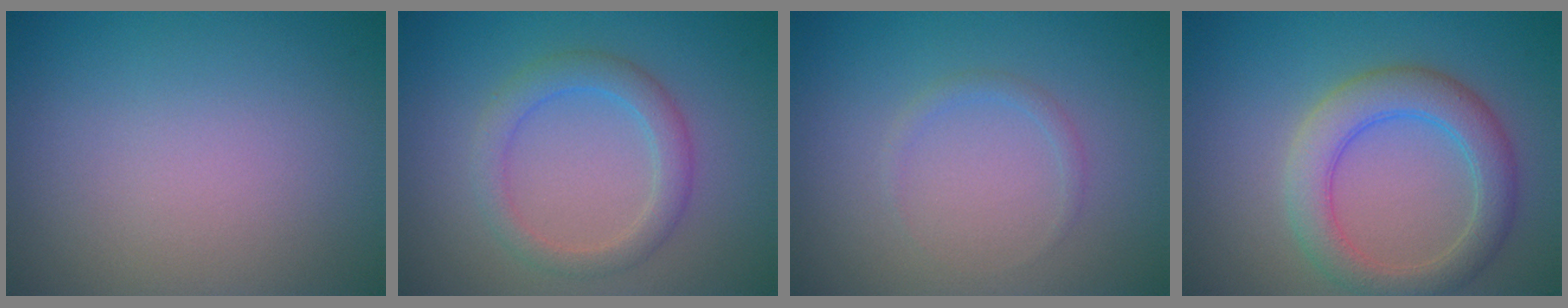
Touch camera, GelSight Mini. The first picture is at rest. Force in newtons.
{"total": 1.9, "press": 1.9, "slide": 0.2}
{"total": 0.8, "press": 0.8, "slide": 0.0}
{"total": 4.7, "press": 4.7, "slide": 0.4}